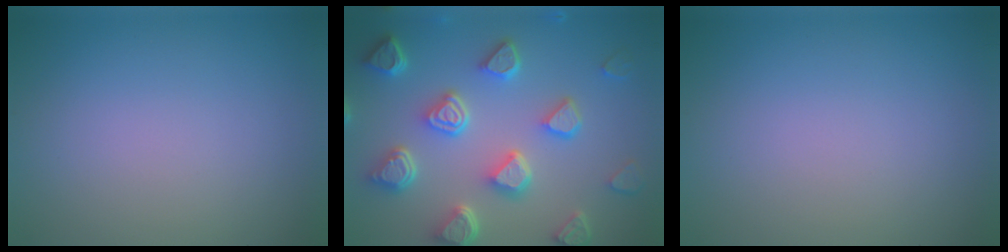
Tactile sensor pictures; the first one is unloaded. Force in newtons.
{"total": 7.4, "press": 5.9, "slide": 4.4}
{"total": 0.0}